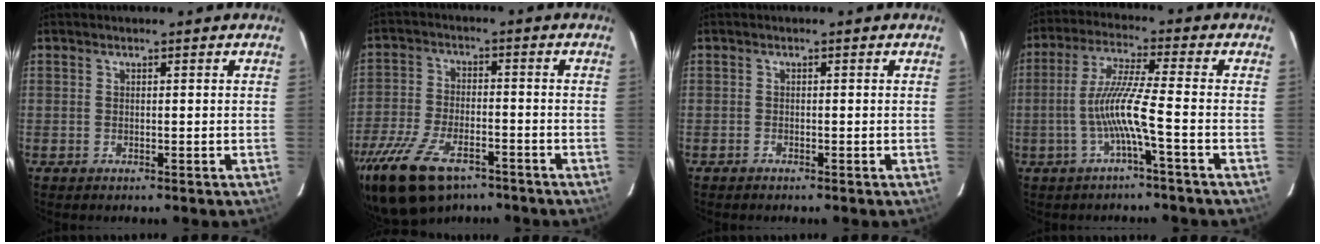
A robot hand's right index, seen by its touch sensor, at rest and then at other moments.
{"total": 16.7, "force": [-11.3, 7.9, 9.5], "torque": [-0.219, -0.034, -0.201]}
{"total": 0.6, "force": [-0.5, 0.3, -0.1], "torque": [0.001, 0.003, -0.012]}
{"total": 8.4, "force": [-2.9, -1.0, 7.8], "torque": [-0.167, 0.003, -0.054]}